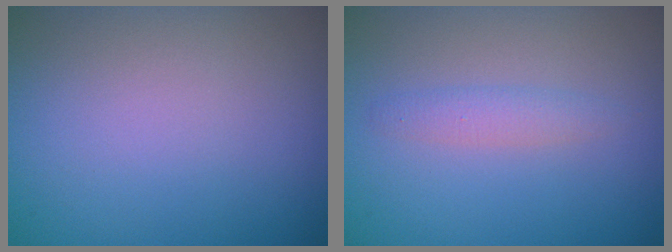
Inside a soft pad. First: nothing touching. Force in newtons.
{"total": 1.5, "press": 1.5, "slide": 0.0}